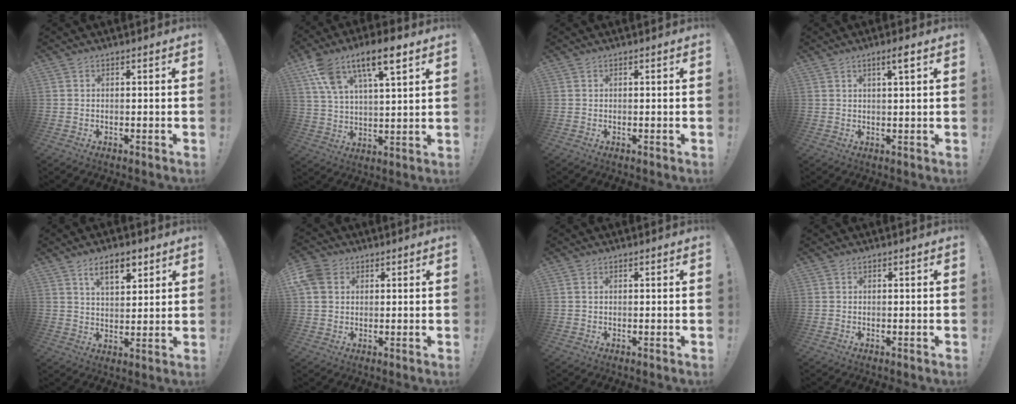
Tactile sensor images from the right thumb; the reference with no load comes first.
{"total": 13.3, "force": [7.8, 5.2, 9.4], "torque": [-0.163, -0.023, 0.135]}
{"total": 0.0}
{"total": 3.1, "force": [1.6, 0.1, 2.7], "torque": [-0.044, -0.001, 0.022]}
{"total": 9.0, "force": [5.2, 4.1, 6.1], "torque": [-0.093, -0.012, 0.092]}
{"total": 8.1, "force": [2.7, 6.5, 3.9], "torque": [-0.073, -0.005, 0.054]}
{"total": 0.6, "force": [0.3, 0.4, 0.3], "torque": [-0.010, 0.003, 0.005]}
{"total": 0.0}